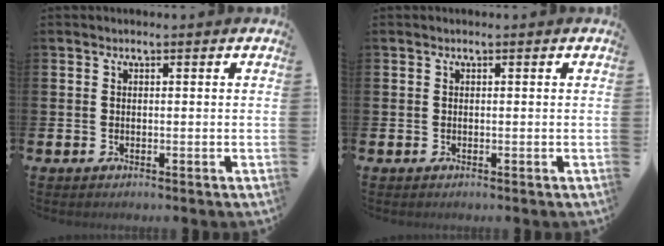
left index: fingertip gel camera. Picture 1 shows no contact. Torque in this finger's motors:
{"motor_torque": [-0.01, 0.00, 0.00, 0.01]}